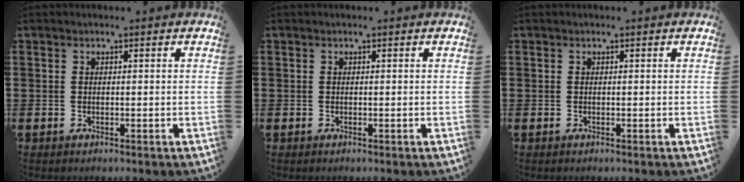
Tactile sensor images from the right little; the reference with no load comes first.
{"total": 0.0}
{"total": 0.0}